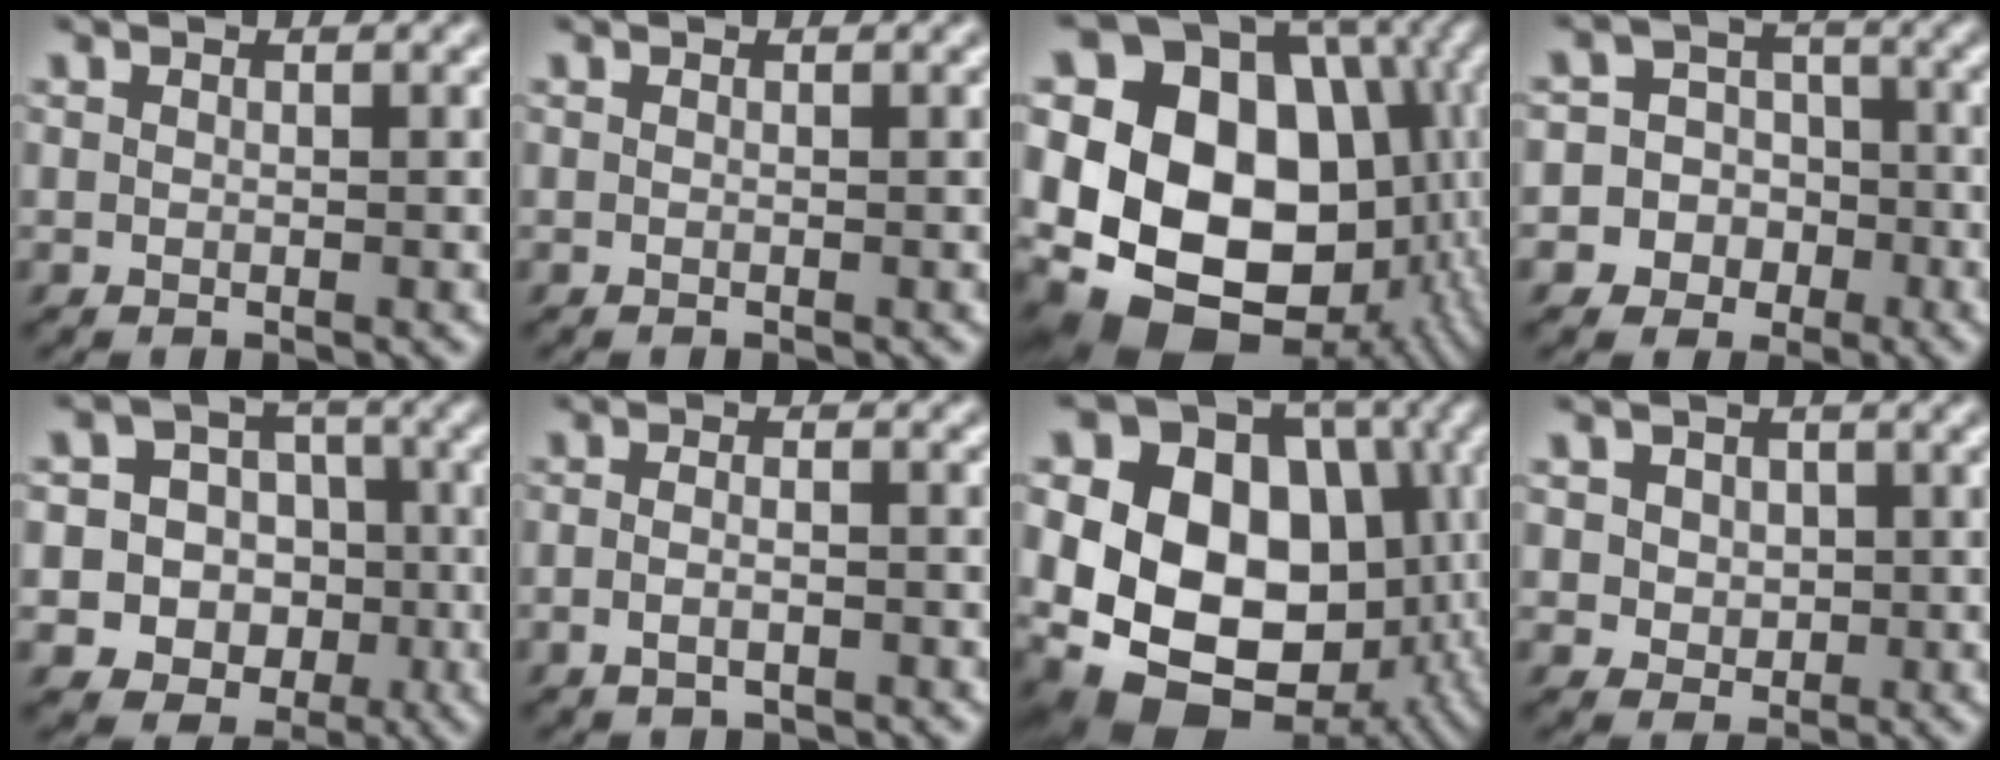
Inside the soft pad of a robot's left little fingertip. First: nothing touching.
{"total": 0.0}
{"total": 20.5, "force": [-1.8, 16.2, 12.5], "torque": [-0.220, -0.005, -0.013]}
{"total": 9.7, "force": [-3.8, 8.9, 1.1], "torque": [-0.042, 0.004, -0.082]}
{"total": 12.4, "force": [-3.9, 11.4, 3.2], "torque": [-0.076, 0.012, -0.071]}
{"total": 2.2, "force": [-1.1, 0.9, 1.6], "torque": [-0.020, 0.002, -0.024]}
{"total": 18.5, "force": [-1.6, 14.7, 11.0], "torque": [-0.169, -0.002, -0.022]}
{"total": 3.4, "force": [0.6, 2.9, 1.6], "torque": [-0.029, 0.009, 0.004]}